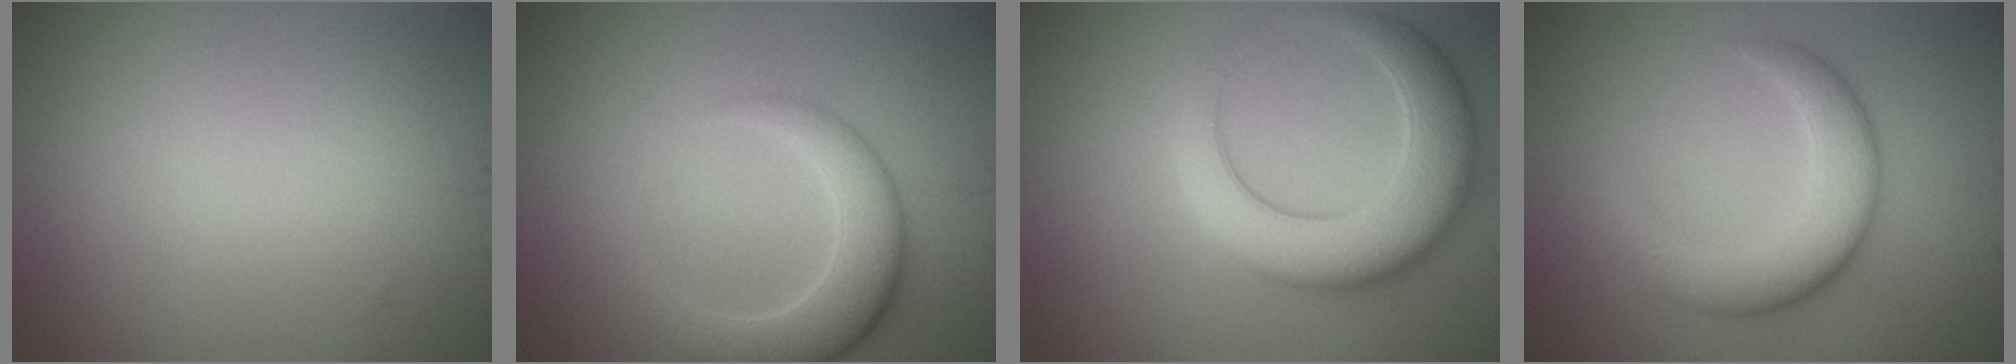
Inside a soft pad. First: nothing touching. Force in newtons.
{"total": 4.7, "press": 4.7, "slide": 0.4}
{"total": 7.5, "press": 7.5, "slide": 0.3}
{"total": 5.5, "press": 5.5, "slide": 0.1}